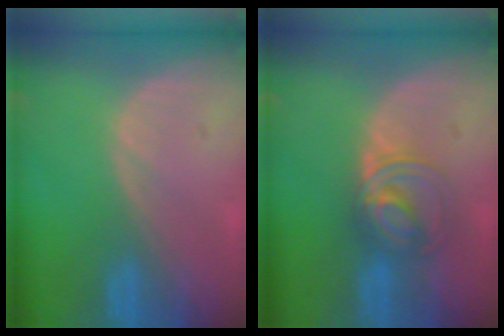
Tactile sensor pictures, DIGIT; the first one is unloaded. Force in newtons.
{"total": 5.5, "press": 5.5, "slide": 0.6}